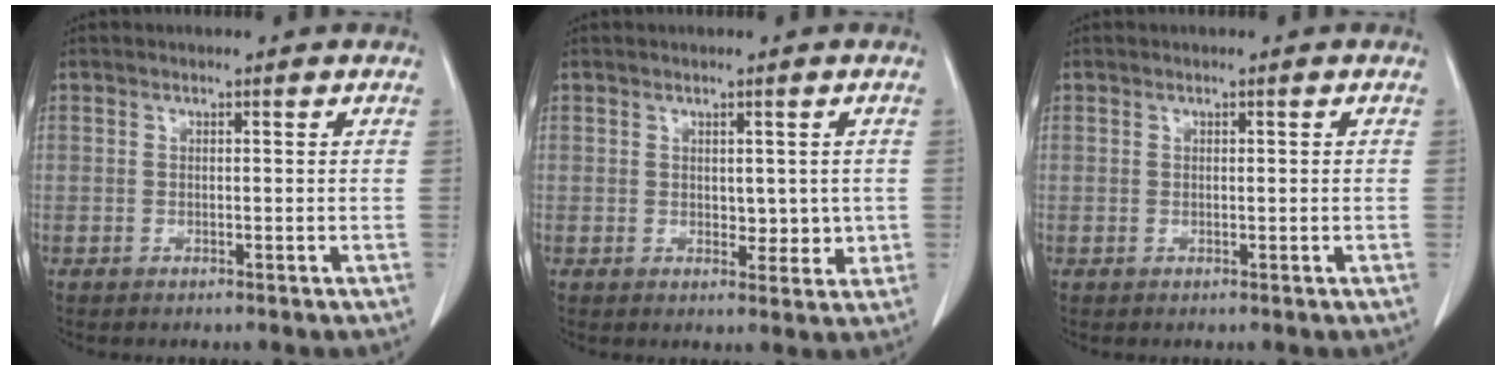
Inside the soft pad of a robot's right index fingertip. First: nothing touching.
{"total": 4.9, "force": [0.2, 3.2, 3.8], "torque": [-0.053, 0.003, 0.014]}
{"total": 0.6, "force": [0.0, 0.4, 0.4], "torque": [-0.015, 0.004, 0.002]}